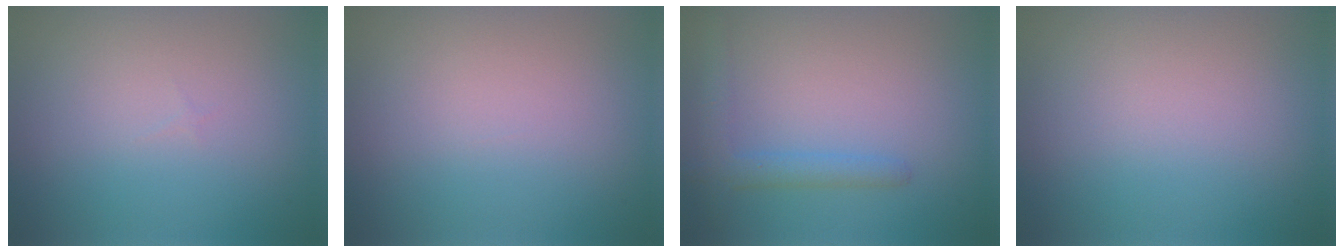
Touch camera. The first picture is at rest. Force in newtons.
{"total": 0.0}
{"total": 2.4, "press": 2.4, "slide": 0.2}
{"total": 0.0}